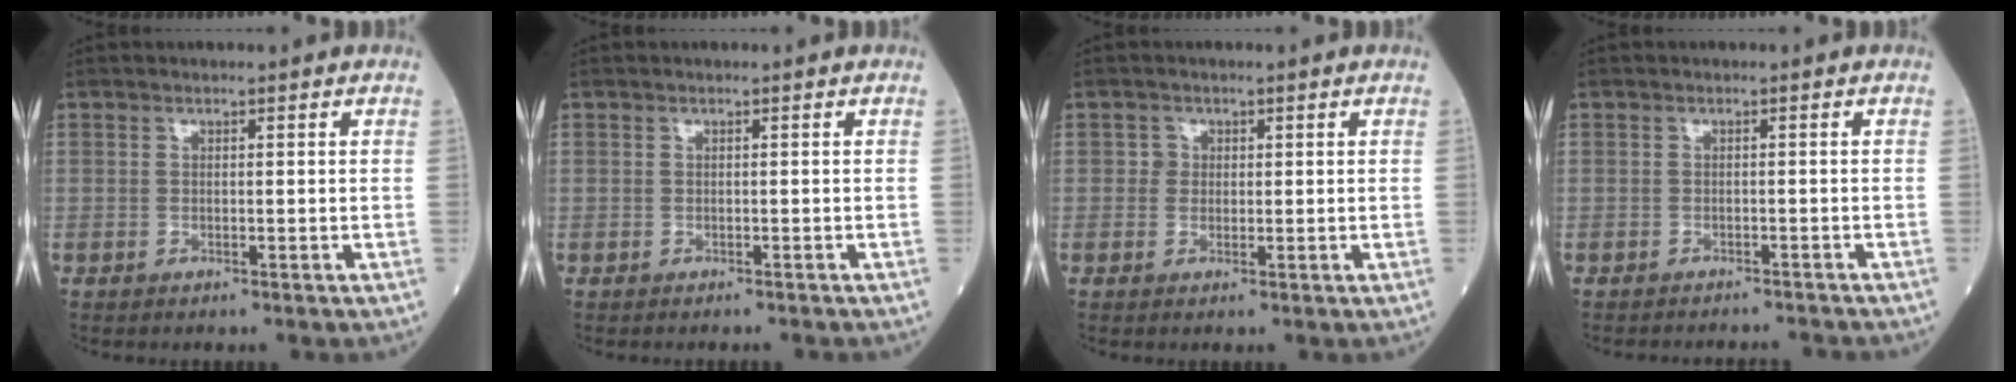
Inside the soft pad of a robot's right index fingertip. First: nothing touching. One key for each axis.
{"total": 0.9, "fx": -0.8, "fy": 0.5, "fz": -0.1, "tx": -0.002, "ty": 0.004, "tz": -0.013}
{"total": 1.3, "fx": 0.2, "fy": 1.3, "fz": 0.2, "tx": 0.002, "ty": 0.002, "tz": 0.002}
{"total": 6.7, "fx": -6.5, "fy": 1.3, "fz": 0.6, "tx": -0.003, "ty": 0.006, "tz": -0.078}